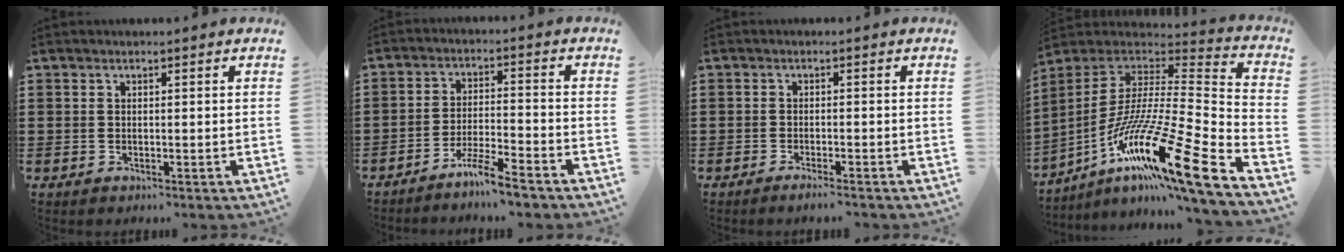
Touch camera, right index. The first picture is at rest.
{"total": 5.6, "force": [-5.1, -0.4, 2.4], "torque": [-0.054, -0.010, -0.099]}
{"total": 1.4, "force": [-1.3, -0.2, 0.6], "torque": [-0.010, -0.003, -0.023]}
{"total": 20.0, "force": [-11.0, 2.4, 16.5], "torque": [-0.314, -0.003, -0.208]}